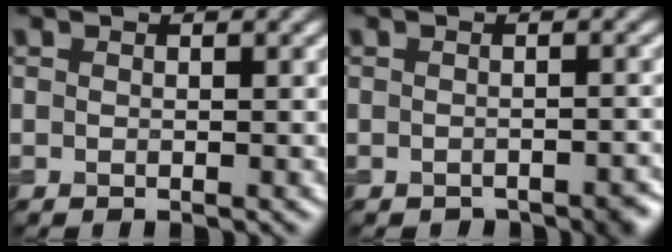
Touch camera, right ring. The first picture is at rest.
{"total": 2.2, "force": [-1.9, 0.8, 0.8], "torque": [-0.005, 0.000, -0.019]}